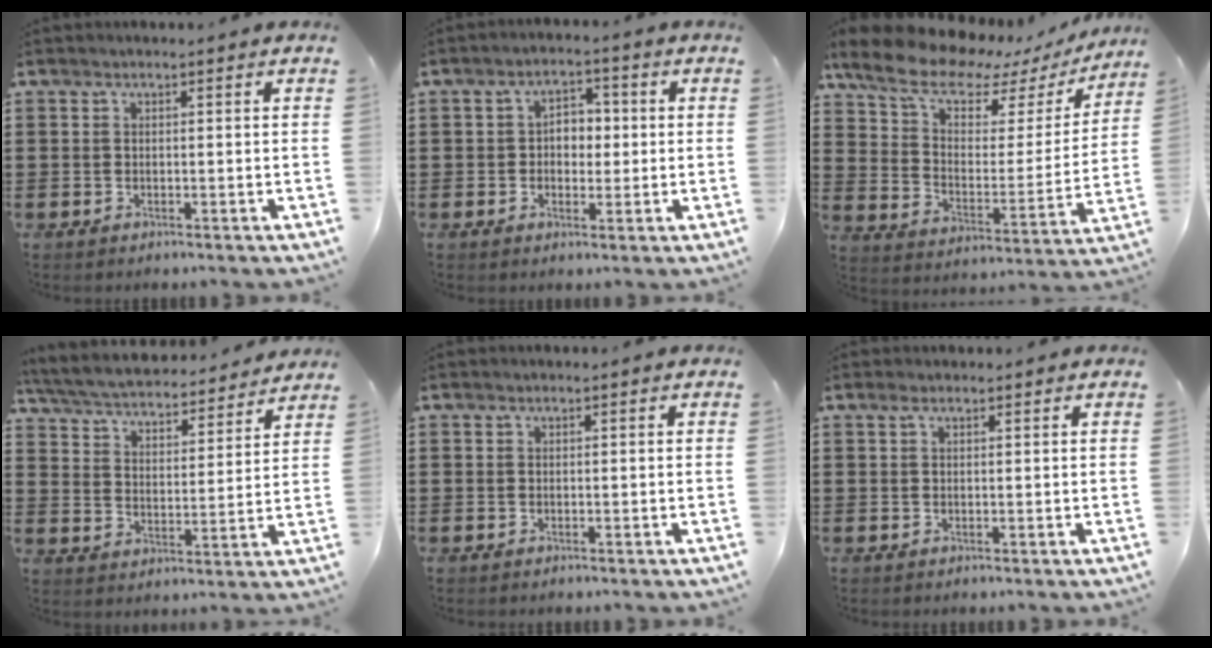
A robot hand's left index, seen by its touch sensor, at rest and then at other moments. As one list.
[{"total": 3.9, "force": [-0.5, 3.0, 2.4], "torque": [-0.047, 0.009, -0.017]}, {"total": 10.8, "force": [8.5, 4.1, 5.3], "torque": [-0.125, -0.048, 0.146]}, {"total": 4.3, "force": [4.2, 0.3, 0.6], "torque": [-0.036, -0.032, 0.066]}, {"total": 0.0}, {"total": 0.8, "force": [0.3, 0.5, 0.5], "torque": [-0.011, 0.004, 0.005]}]